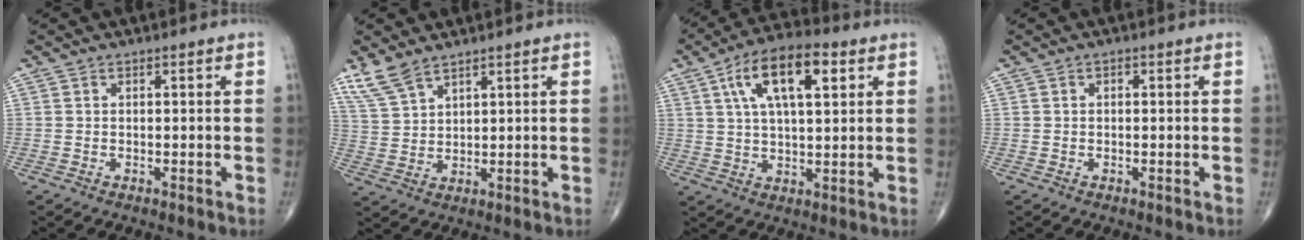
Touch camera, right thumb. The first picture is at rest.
{"total": 5.9, "force": [4.7, 2.0, 3.0], "torque": [-0.064, -0.012, 0.105]}
{"total": 14.0, "force": [5.3, 5.8, 11.6], "torque": [-0.189, 0.005, 0.086]}
{"total": 0.8, "force": [0.2, 0.4, 0.6], "torque": [-0.009, 0.002, 0.003]}